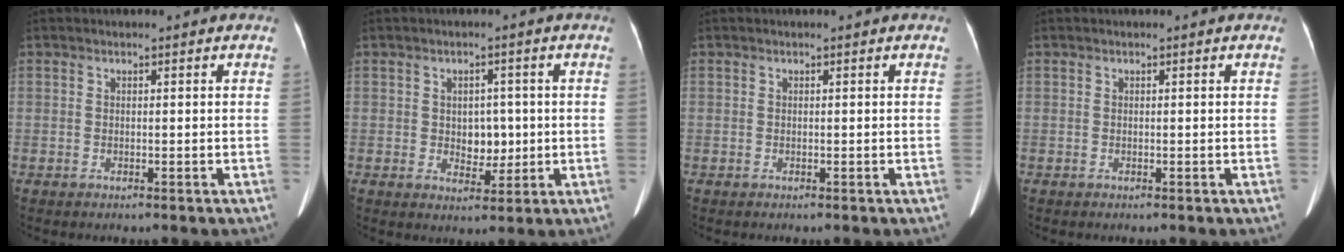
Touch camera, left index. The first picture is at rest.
{"total": 4.1, "force": [0.0, 2.9, 2.9], "torque": [-0.038, 0.007, 0.009]}
{"total": 0.0}
{"total": 0.0}